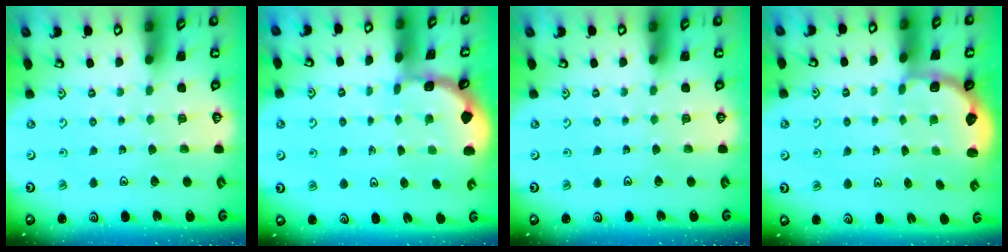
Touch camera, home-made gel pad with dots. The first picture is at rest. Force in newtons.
{"total": 1.5, "press": 1.4, "slide": 0.3}
{"total": 0.0}
{"total": 2.8, "press": 2.1, "slide": 1.9}